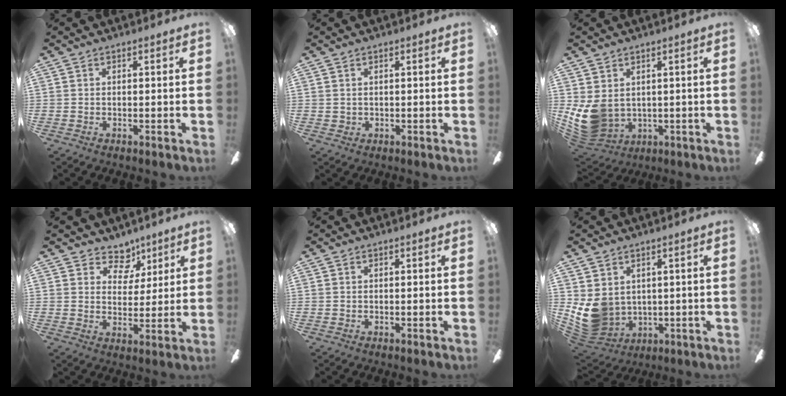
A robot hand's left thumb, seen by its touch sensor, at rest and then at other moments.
{"total": 0.7, "force": [-0.3, 0.5, 0.3], "torque": [-0.007, 0.004, -0.008]}
{"total": 8.8, "force": [-0.3, 7.0, 5.3], "torque": [-0.143, -0.012, 0.001]}
{"total": 8.2, "force": [5.3, 5.6, 2.6], "torque": [-0.026, -0.033, 0.095]}
{"total": 0.0}
{"total": 9.2, "force": [0.5, 8.0, 4.5], "torque": [-0.131, -0.020, 0.015]}